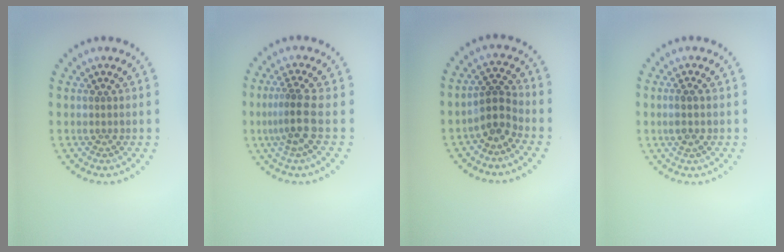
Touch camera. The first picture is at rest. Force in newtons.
{"total": 2.8, "press": 2.1, "slide": 1.8}
{"total": 2.6, "press": 2.0, "slide": 1.7}
{"total": 1.5, "press": 1.2, "slide": 0.8}